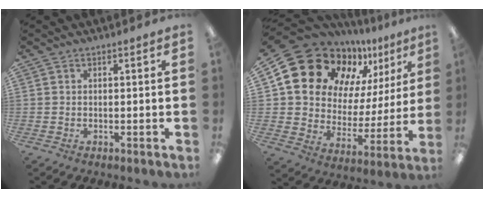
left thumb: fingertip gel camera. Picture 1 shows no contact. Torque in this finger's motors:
{"motor_torque": [0.47, 1.08, 1.40, -1.37, 0.29]}